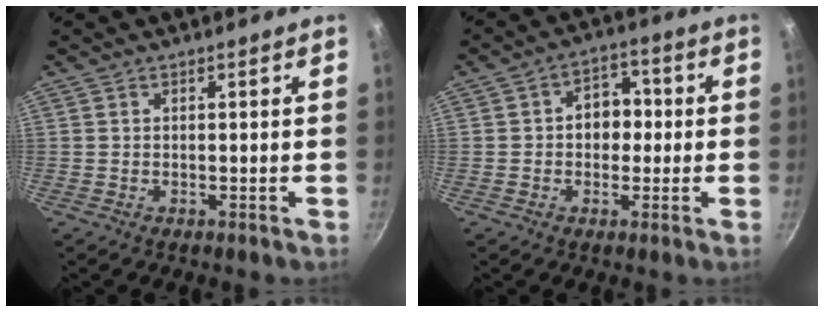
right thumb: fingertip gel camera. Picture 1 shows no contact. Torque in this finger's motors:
{"motor_torque": [-0.60, 0.18, -0.01, 0.12, -0.03]}